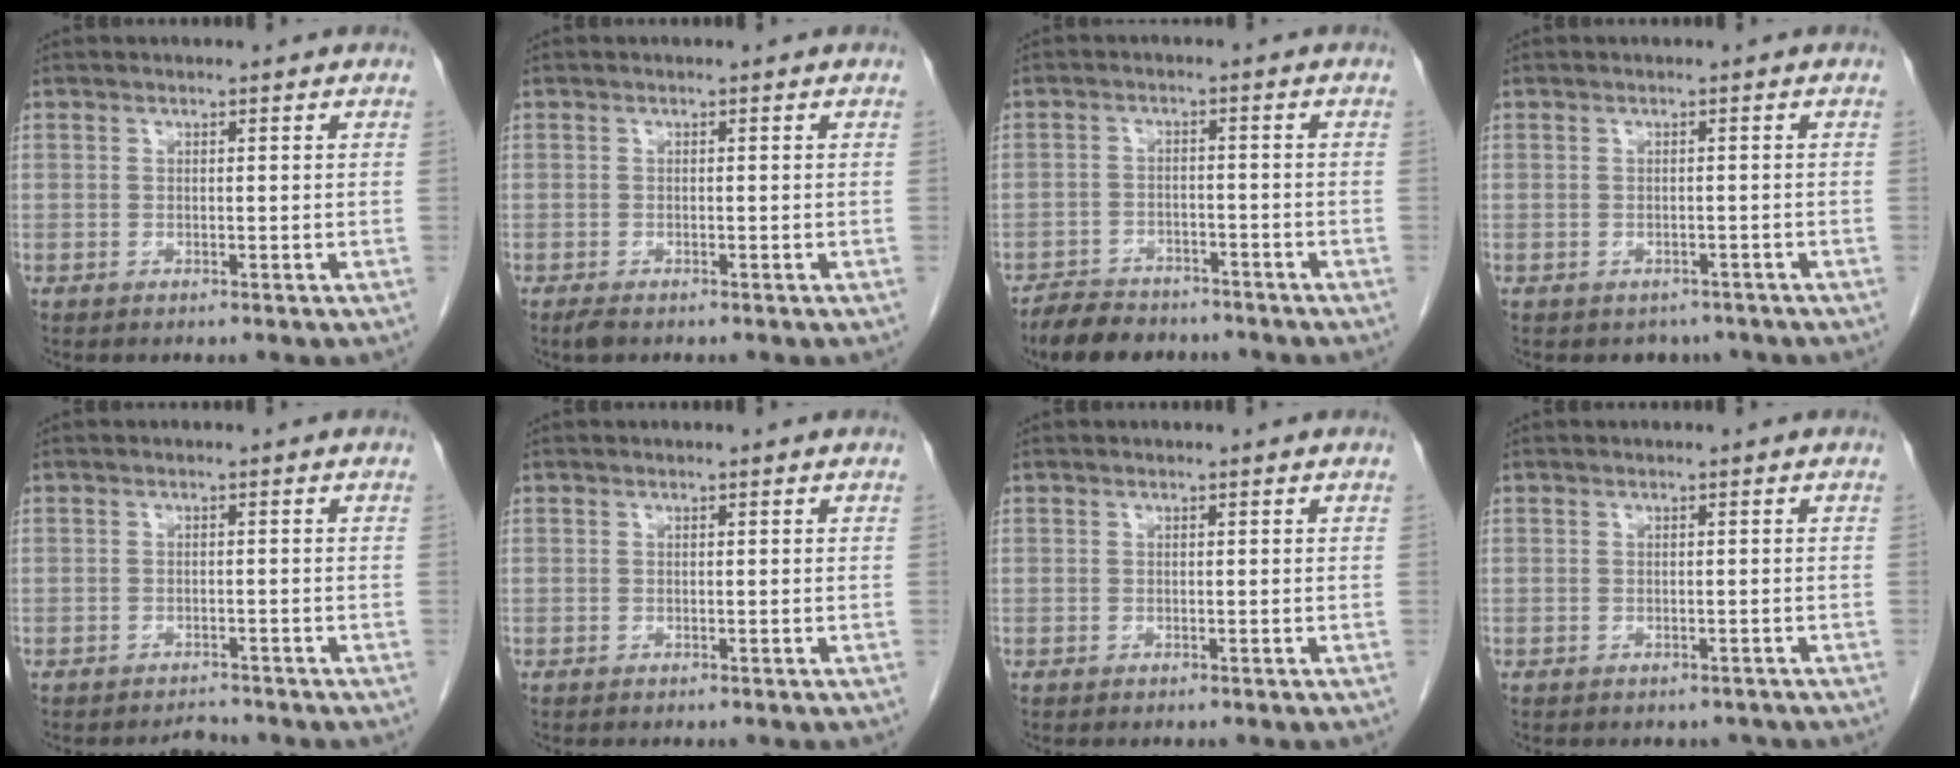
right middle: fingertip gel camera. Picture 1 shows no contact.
{"total": 1.3, "force": [-0.9, 0.5, 0.8], "torque": [-0.021, -0.003, -0.015]}
{"total": 7.9, "force": [-6.8, 3.1, 2.5], "torque": [-0.041, -0.007, -0.106]}
{"total": 2.7, "force": [-2.2, 1.6, 0.2], "torque": [-0.004, 0.004, -0.027]}
{"total": 1.7, "force": [-1.7, 0.2, -0.1], "torque": [-0.005, -0.010, -0.022]}
{"total": 0.0}
{"total": 0.0}
{"total": 1.8, "force": [-1.5, 0.8, 0.2], "torque": [-0.004, -0.001, -0.021]}